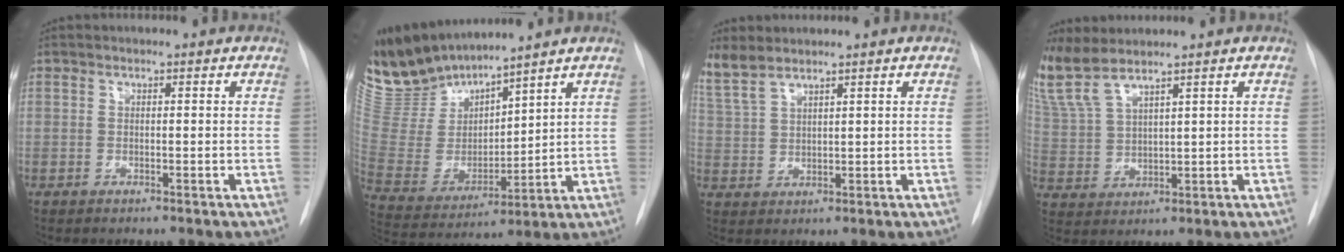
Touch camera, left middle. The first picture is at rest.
{"total": 12.7, "force": [12.2, 1.8, 2.9], "torque": [-0.079, -0.008, 0.262]}
{"total": 5.2, "force": [4.7, 1.0, 2.1], "torque": [-0.061, 0.012, 0.111]}
{"total": 8.8, "force": [7.6, 1.4, 4.3], "torque": [-0.112, 0.008, 0.171]}